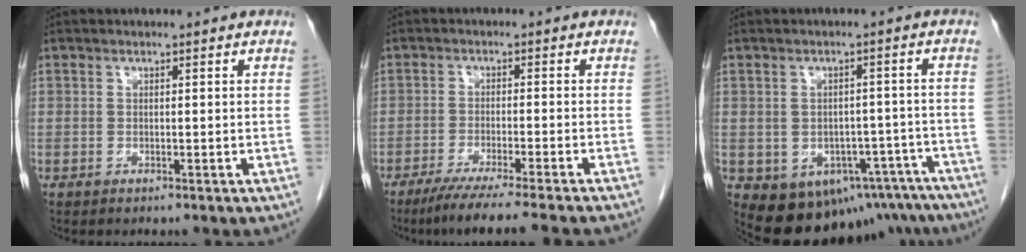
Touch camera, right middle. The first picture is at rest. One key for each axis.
{"total": 11.2, "fx": -9.3, "fy": -1.4, "fz": 6.1, "tx": -0.064, "ty": -0.035, "tz": -0.141}
{"total": 16.1, "fx": -10.9, "fy": 9.8, "fz": 6.8, "tx": -0.082, "ty": 0.028, "tz": -0.113}